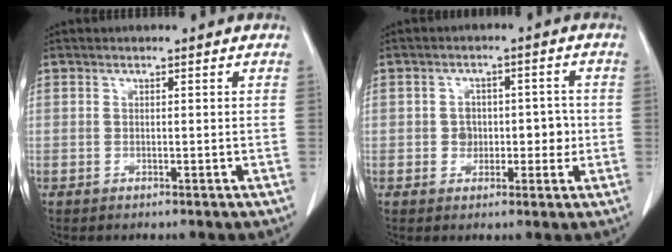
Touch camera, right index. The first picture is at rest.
{"total": 4.9, "force": [-0.5, 3.6, 3.3], "torque": [-0.032, 0.020, -0.003]}